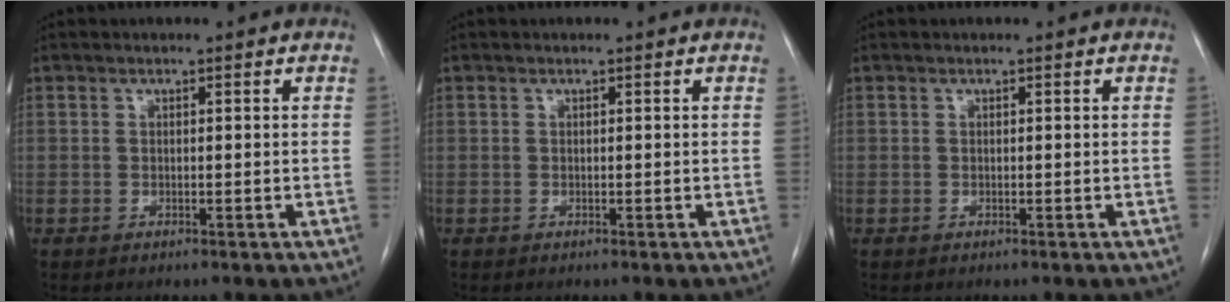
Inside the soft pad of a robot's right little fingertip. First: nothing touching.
{"total": 0.0}
{"total": 0.0}